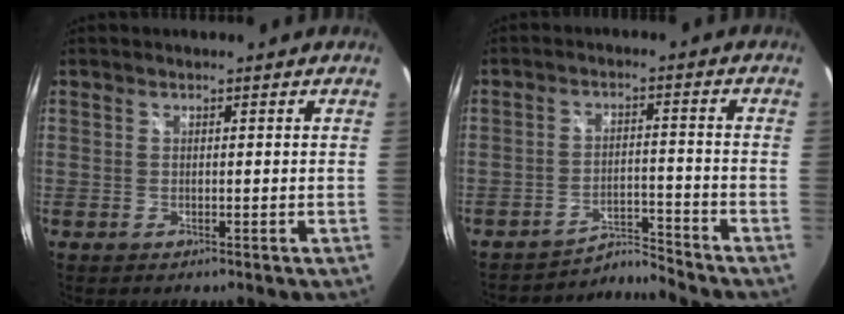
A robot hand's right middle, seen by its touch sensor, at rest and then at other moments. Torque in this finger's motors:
{"motor_torque": [-0.55, -0.14, 0.06, -0.02]}